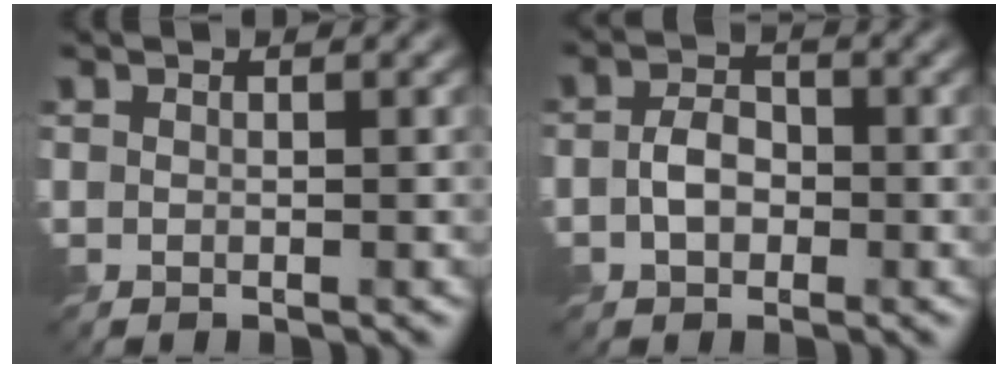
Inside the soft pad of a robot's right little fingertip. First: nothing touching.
{"total": 2.7, "force": [-0.7, 1.9, 1.8], "torque": [-0.033, 0.004, -0.017]}